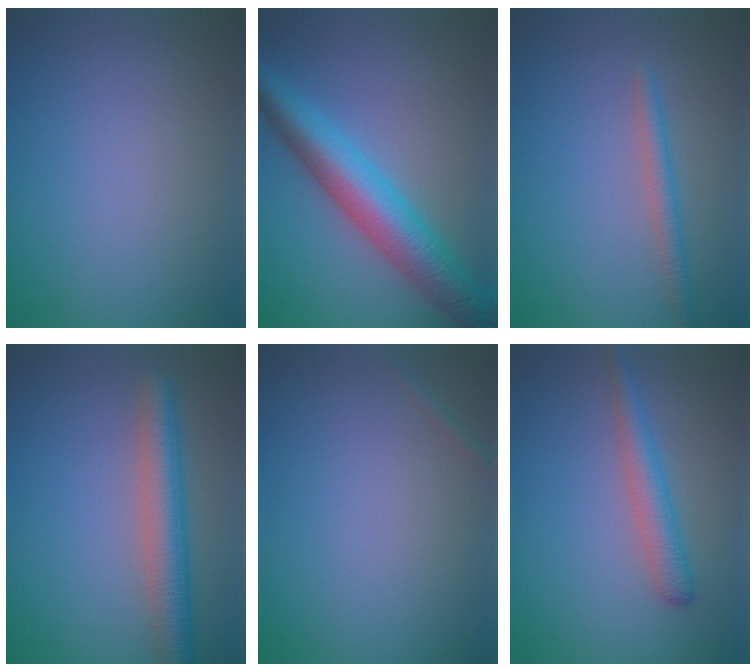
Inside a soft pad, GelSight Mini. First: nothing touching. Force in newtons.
{"total": 7.2, "press": 7.2, "slide": 0.1}
{"total": 1.9, "press": 1.9, "slide": 0.0}
{"total": 4.7, "press": 4.7, "slide": 0.3}
{"total": 0.5, "press": 0.5, "slide": 0.0}
{"total": 2.8, "press": 2.7, "slide": 0.2}